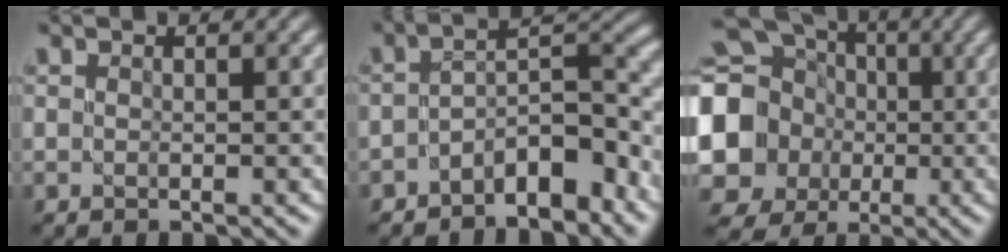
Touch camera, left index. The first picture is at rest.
{"total": 6.3, "force": [-3.5, 2.6, 4.4], "torque": [-0.053, 0.009, -0.067]}
{"total": 18.1, "force": [-0.3, 16.8, 6.5], "torque": [-0.185, 0.009, -0.052]}